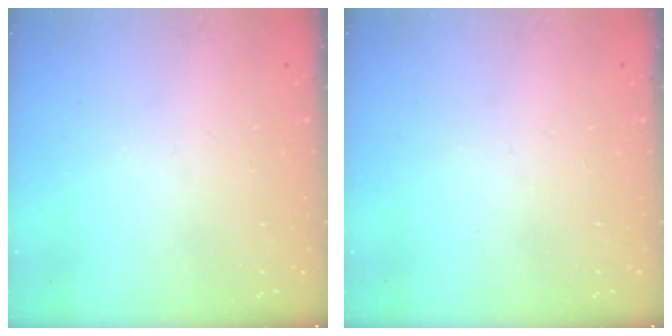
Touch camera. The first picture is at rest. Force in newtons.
{"total": 0.0}